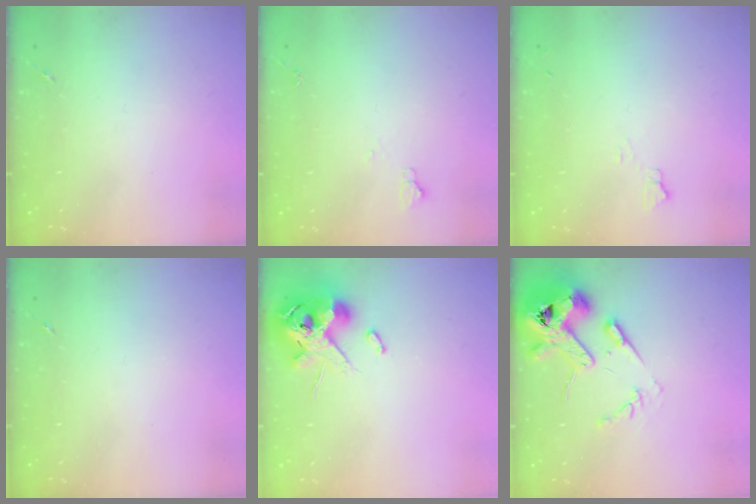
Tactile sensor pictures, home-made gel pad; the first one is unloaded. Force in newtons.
{"total": 4.9, "press": 4.8, "slide": 0.7}
{"total": 4.6, "press": 4.5, "slide": 0.6}
{"total": 0.0}
{"total": 12.9, "press": 12.7, "slide": 2.2}
{"total": 15.1, "press": 15.0, "slide": 2.1}